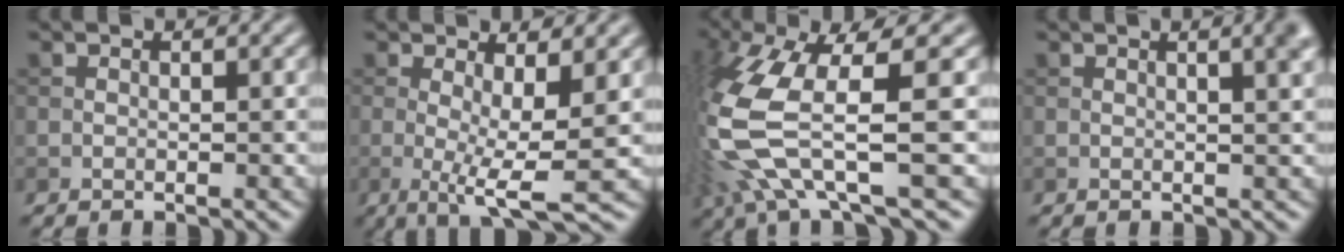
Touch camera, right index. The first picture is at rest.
{"total": 5.6, "force": [-0.1, 1.2, 5.4], "torque": [-0.084, -0.014, 0.000]}
{"total": 10.3, "force": [-1.3, 3.1, 9.7], "torque": [-0.225, -0.011, -0.028]}
{"total": 4.4, "force": [1.8, 1.8, 3.5], "torque": [-0.019, 0.019, 0.003]}